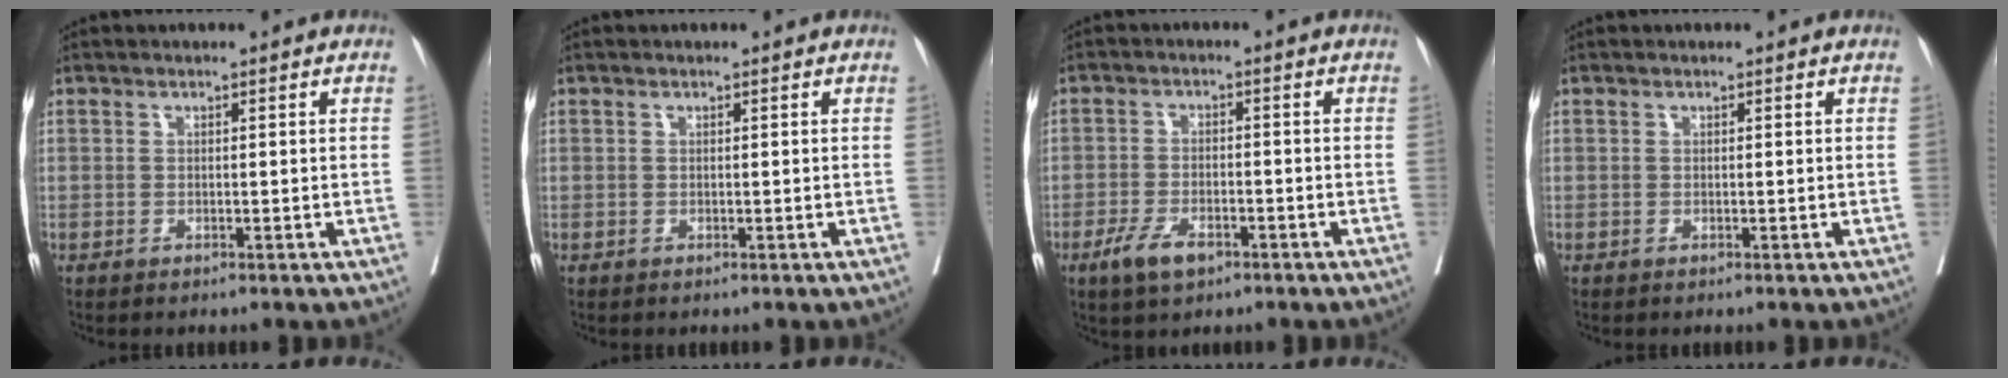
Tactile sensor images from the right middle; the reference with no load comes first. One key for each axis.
{"total": 0.0}
{"total": 5.0, "fx": -3.0, "fy": 2.1, "fz": 3.4, "tx": -0.070, "ty": -0.003, "tz": -0.051}
{"total": 0.0}